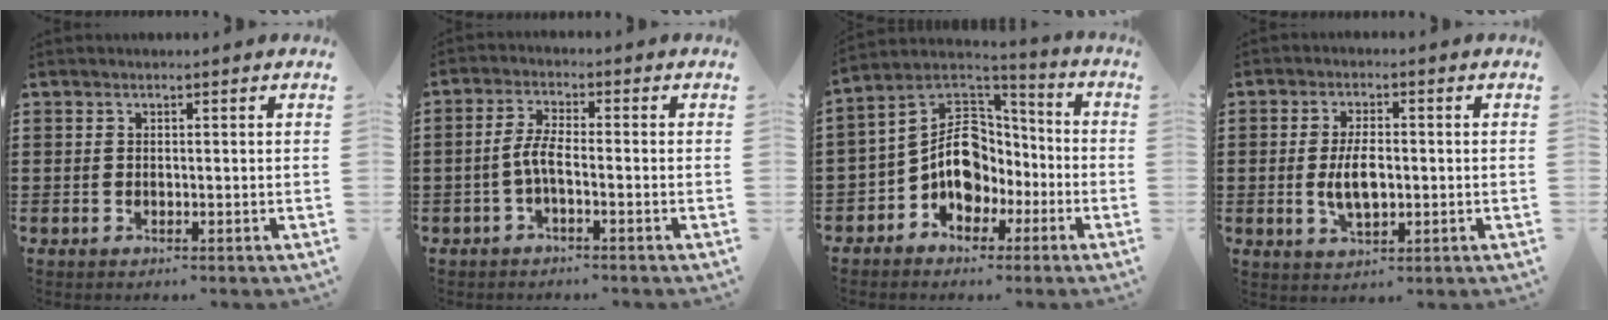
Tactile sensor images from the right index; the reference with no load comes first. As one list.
[{"total": 3.8, "force": [-1.3, 0.9, 3.5], "torque": [-0.085, -0.004, -0.033]}, {"total": 10.2, "force": [-1.2, 8.2, 6.1], "torque": [-0.150, -0.009, -0.027]}, {"total": 5.5, "force": [-0.5, 2.4, 4.9], "torque": [-0.095, 0.002, -0.009]}]